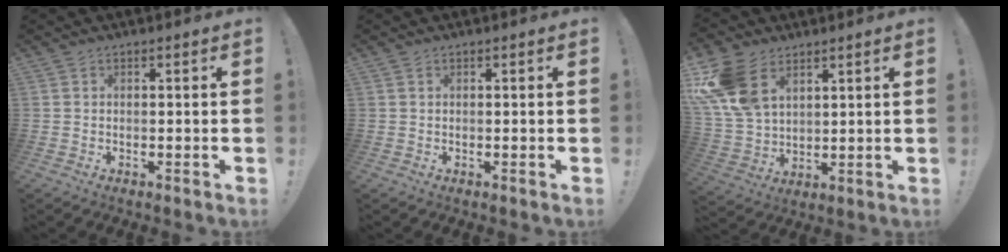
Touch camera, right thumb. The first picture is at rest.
{"total": 0.0}
{"total": 15.7, "force": [7.4, 10.2, 9.3], "torque": [-0.186, -0.033, 0.146]}